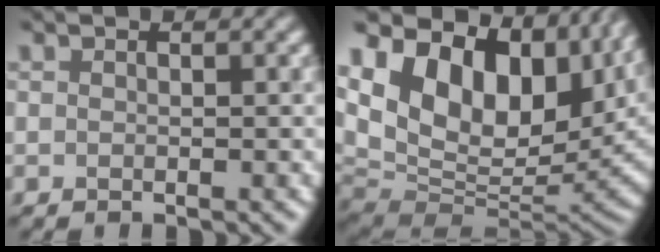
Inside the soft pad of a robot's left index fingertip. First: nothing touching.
{"total": 18.1, "force": [6.4, 11.1, 12.8], "torque": [-0.227, 0.012, 0.135]}